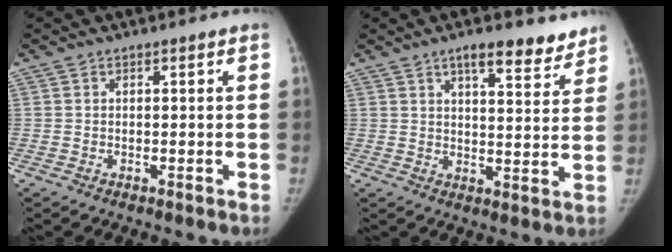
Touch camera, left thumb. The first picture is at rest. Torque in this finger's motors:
{"motor_torque": [0.09, 0.04, -0.01, 0.30, 0.02]}